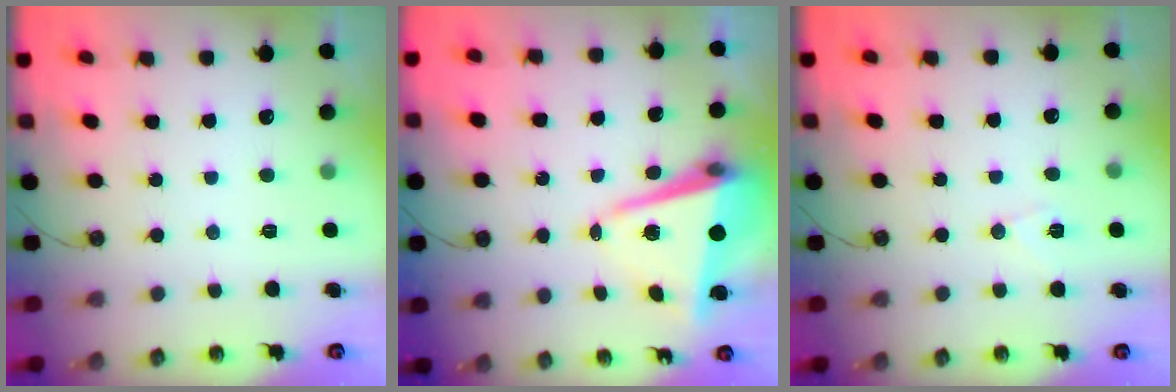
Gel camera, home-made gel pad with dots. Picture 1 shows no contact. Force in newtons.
{"total": 8.9, "press": 8.8, "slide": 0.7}
{"total": 6.6, "press": 6.2, "slide": 2.3}